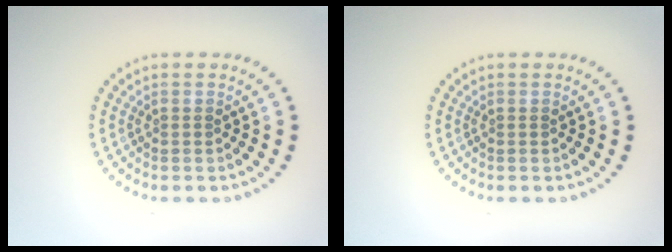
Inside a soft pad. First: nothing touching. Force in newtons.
{"total": 0.0}